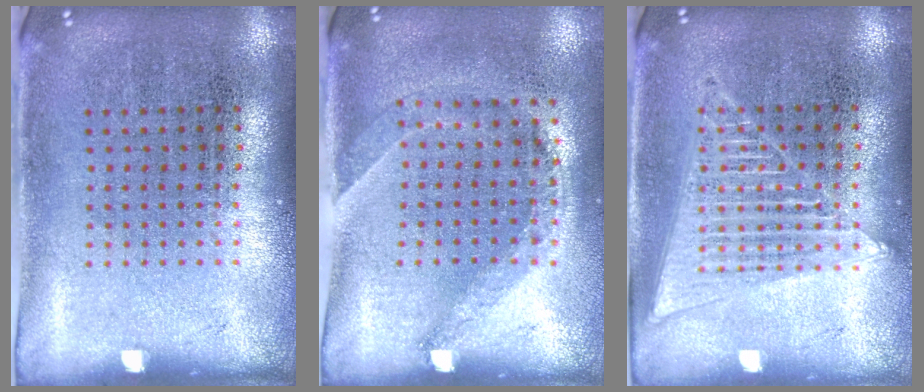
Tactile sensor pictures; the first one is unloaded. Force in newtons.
{"total": 1.4, "press": 1.0, "slide": 1.0}
{"total": 1.5, "press": 1.5, "slide": 0.1}